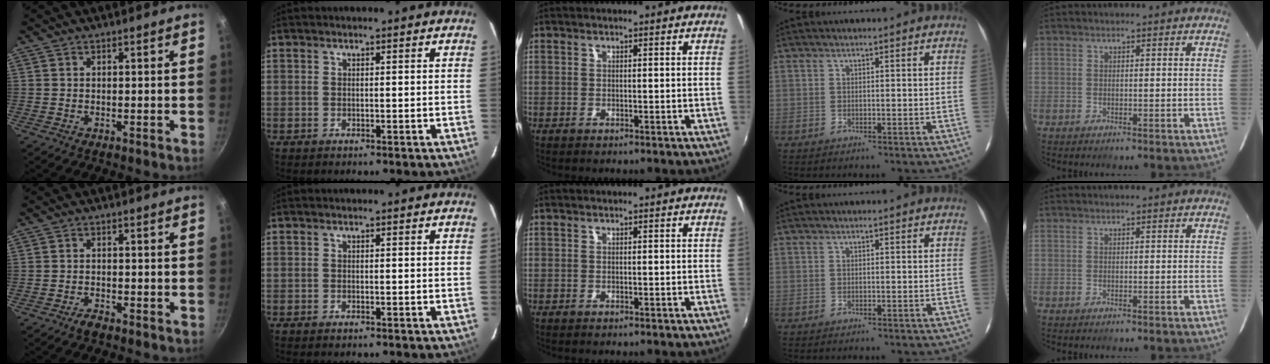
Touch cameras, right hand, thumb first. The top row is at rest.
{"thumb": {"total": 1.8, "force": [-1.4, 0.7, 0.9], "torque": [-0.018, 0.013, -0.028]}}